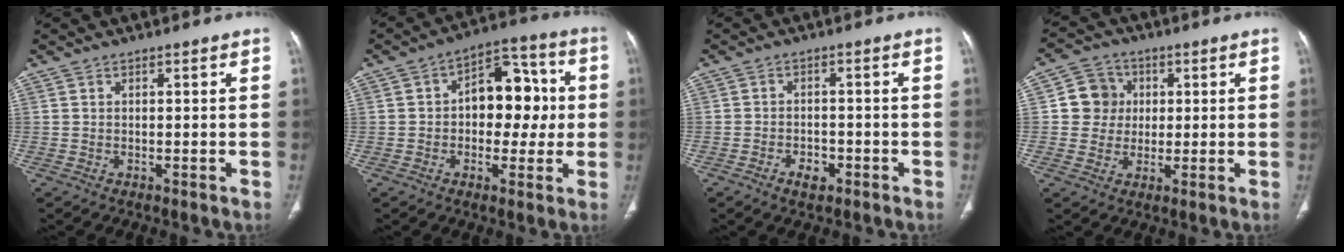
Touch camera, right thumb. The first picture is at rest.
{"total": 13.1, "force": [0.6, 8.6, 9.9], "torque": [-0.092, 0.034, 0.003]}
{"total": 3.5, "force": [-2.0, 2.1, 2.0], "torque": [-0.028, 0.014, -0.027]}
{"total": 7.3, "force": [1.0, 6.9, 1.9], "torque": [0.003, 0.006, 0.009]}